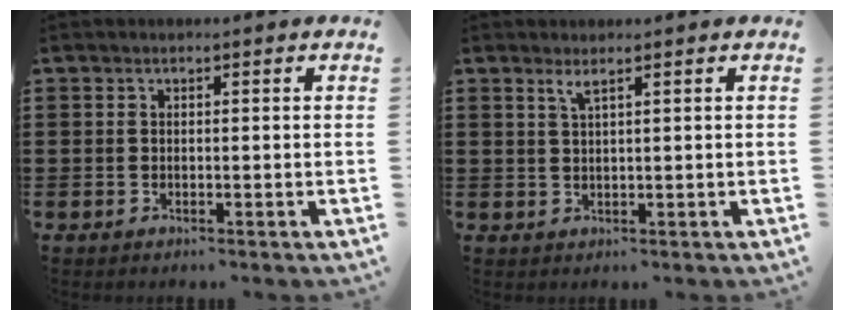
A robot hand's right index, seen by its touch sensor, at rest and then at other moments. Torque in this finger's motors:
{"motor_torque": [0.21, -0.13, 0.02, 0.04]}